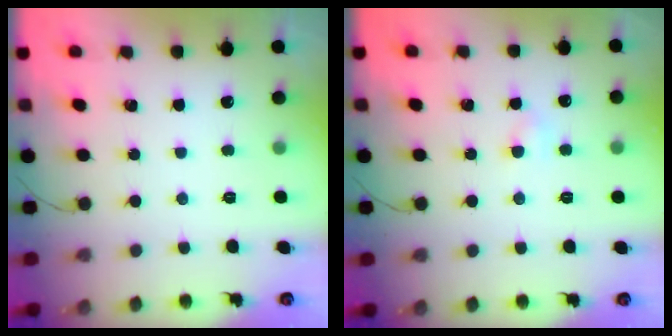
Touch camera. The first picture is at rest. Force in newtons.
{"total": 3.0, "press": 2.8, "slide": 1.0}